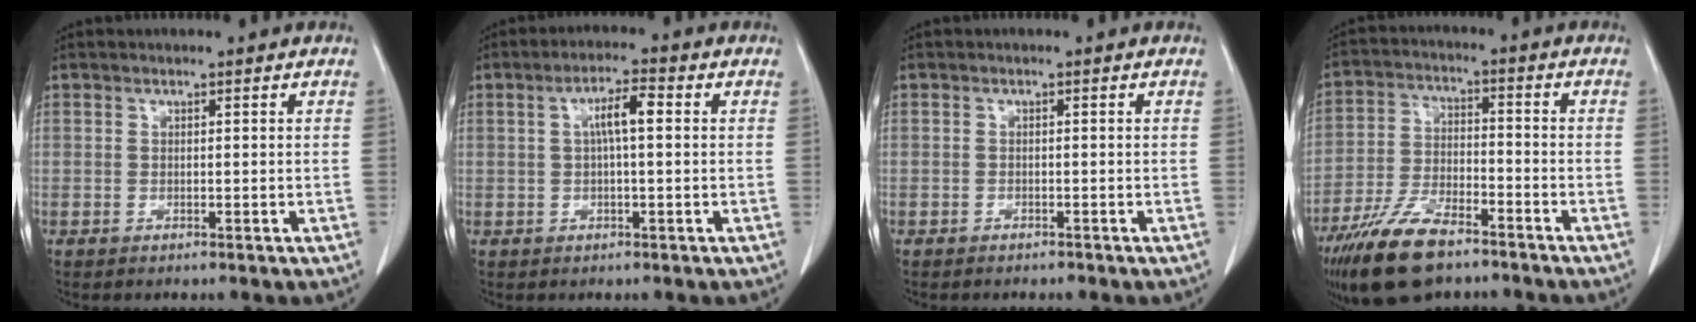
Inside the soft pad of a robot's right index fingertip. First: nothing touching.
{"total": 4.4, "force": [0.7, 0.7, 4.3], "torque": [-0.078, 0.013, 0.009]}
{"total": 0.9, "force": [-0.9, 0.3, 0.0], "torque": [-0.002, 0.001, -0.014]}
{"total": 12.0, "force": [-8.6, 4.2, 7.2], "torque": [-0.144, -0.015, -0.159]}